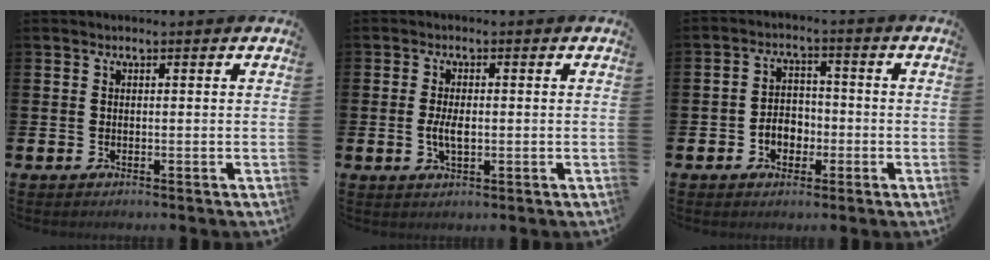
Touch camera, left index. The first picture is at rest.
{"total": 3.1, "force": [-0.3, 1.5, 2.7], "torque": [-0.044, 0.000, -0.008]}
{"total": 3.8, "force": [-1.6, 2.9, 1.9], "torque": [-0.032, 0.006, -0.036]}